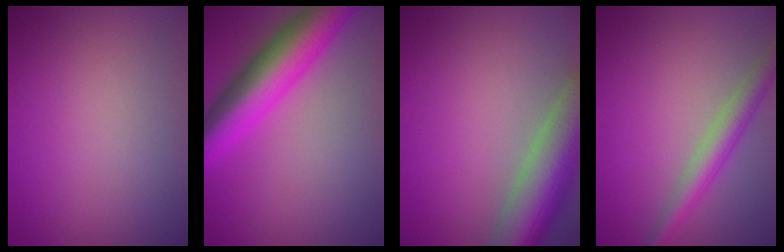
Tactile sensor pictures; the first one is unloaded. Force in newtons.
{"total": 9.0, "press": 9.0, "slide": 0.3}
{"total": 8.6, "press": 8.5, "slide": 0.6}
{"total": 3.4, "press": 3.4, "slide": 0.1}